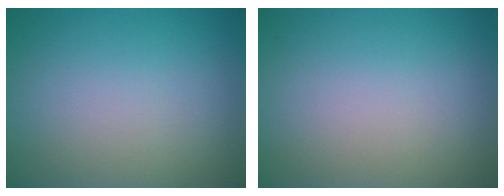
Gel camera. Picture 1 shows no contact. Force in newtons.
{"total": 0.0}